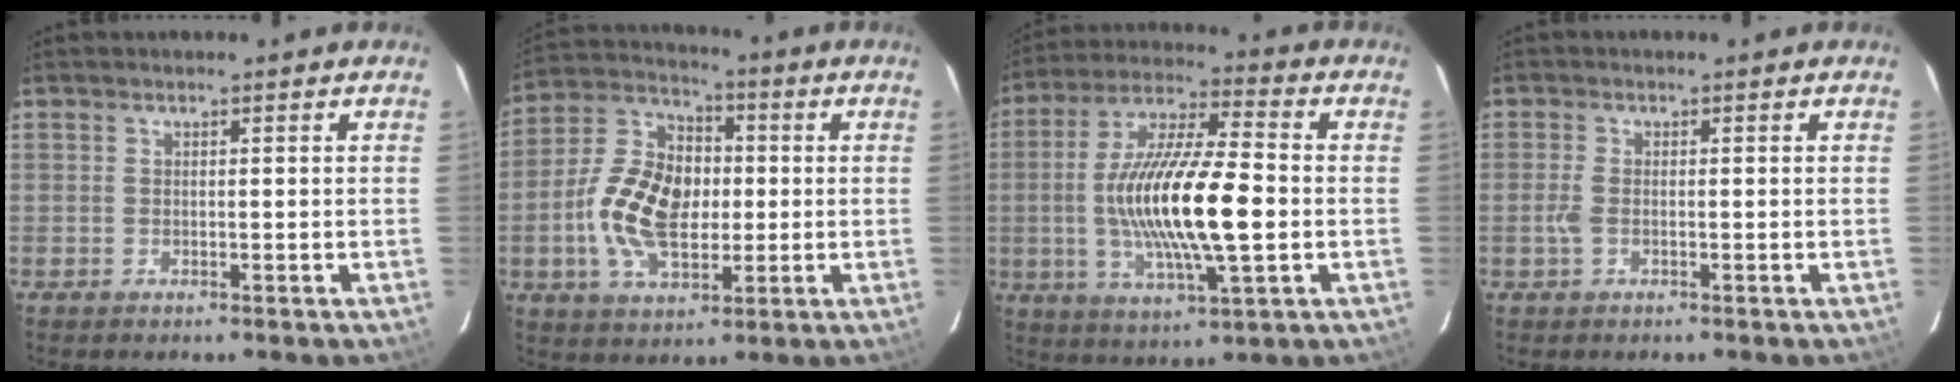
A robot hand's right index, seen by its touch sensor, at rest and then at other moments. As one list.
[{"total": 15.8, "force": [-1.7, 10.0, 12.1], "torque": [-0.246, 0.016, -0.030]}, {"total": 19.4, "force": [-2.0, 4.6, 18.8], "torque": [-0.359, -0.003, -0.037]}, {"total": 2.2, "force": [-0.6, 1.0, 1.8], "torque": [-0.042, -0.001, -0.013]}]